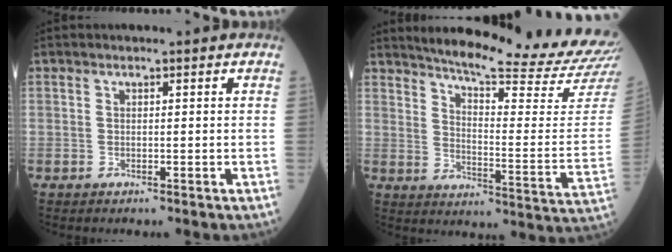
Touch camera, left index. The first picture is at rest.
{"total": 22.9, "force": [21.1, -0.7, 8.9], "torque": [-0.140, -0.106, 0.262]}